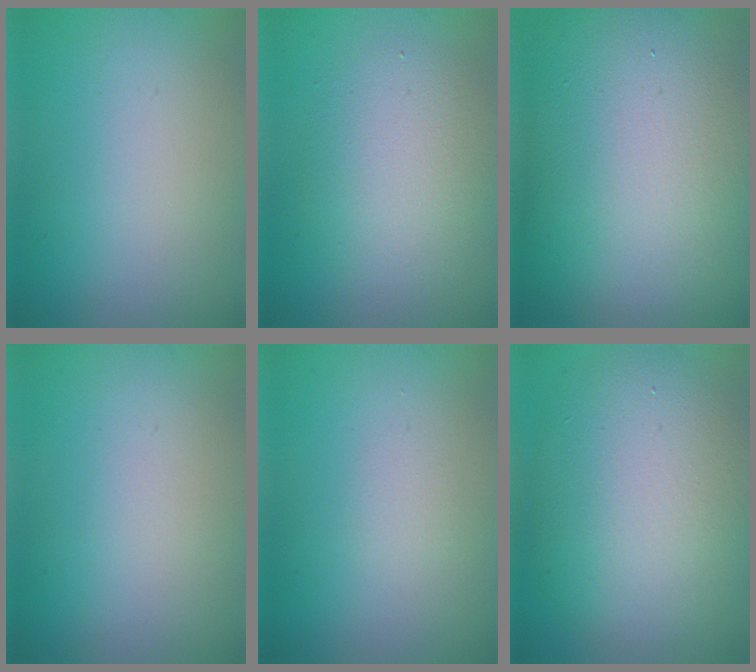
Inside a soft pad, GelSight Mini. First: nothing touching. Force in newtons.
{"total": 4.3, "press": 4.3, "slide": 0.2}
{"total": 19.0, "press": 18.9, "slide": 1.1}
{"total": 0.0}
{"total": 0.6, "press": 0.6, "slide": 0.0}
{"total": 10.1, "press": 10.1, "slide": 0.6}